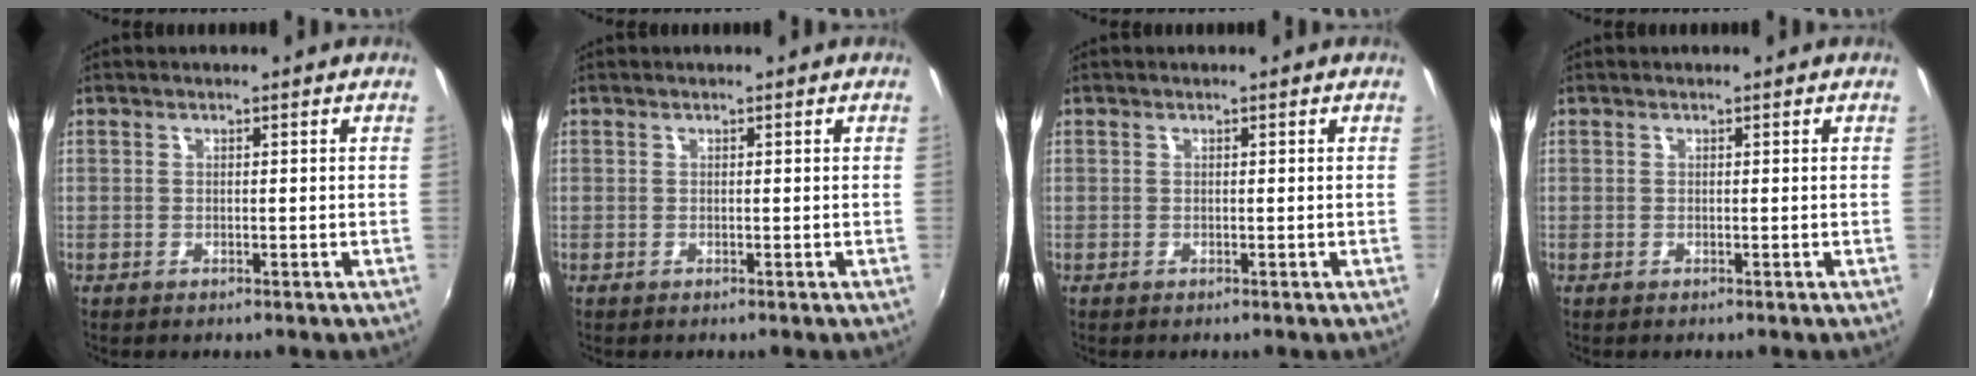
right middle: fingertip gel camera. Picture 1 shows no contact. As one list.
[{"total": 0.0}, {"total": 0.0}, {"total": 0.0}]